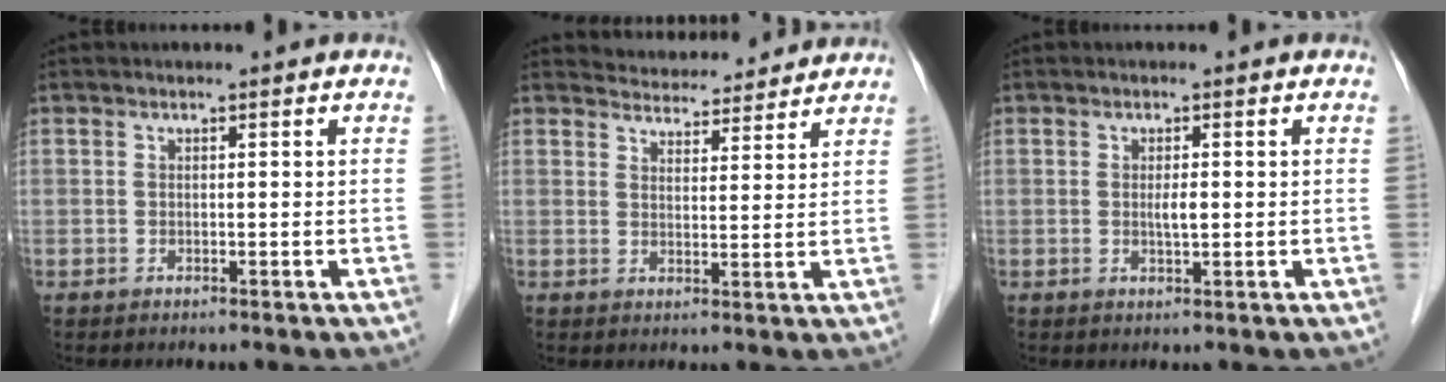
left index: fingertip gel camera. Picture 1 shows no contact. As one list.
[{"total": 7.5, "force": [7.3, 1.7, 0.5], "torque": [-0.006, 0.014, 0.095]}, {"total": 1.7, "force": [0.1, 0.3, 1.7], "torque": [-0.033, -0.001, 0.003]}]